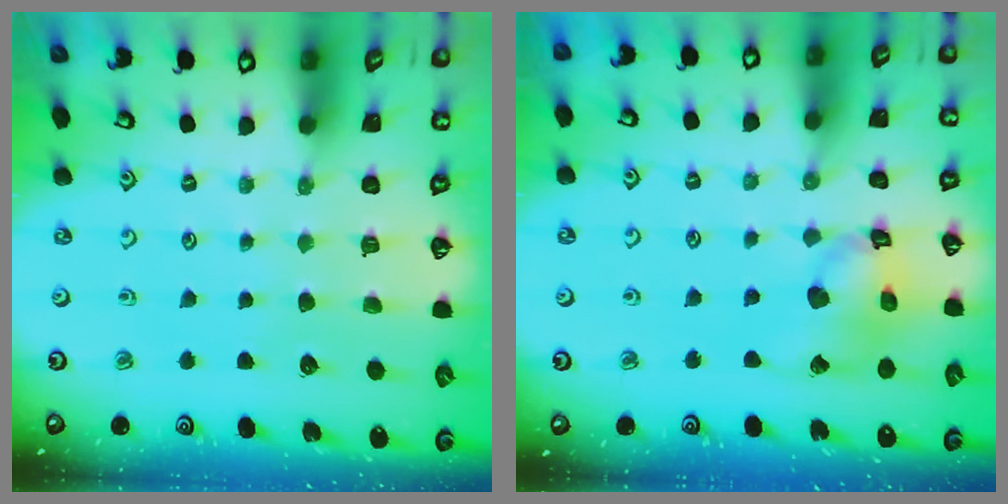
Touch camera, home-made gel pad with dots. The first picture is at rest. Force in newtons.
{"total": 13.6, "press": 13.4, "slide": 1.9}